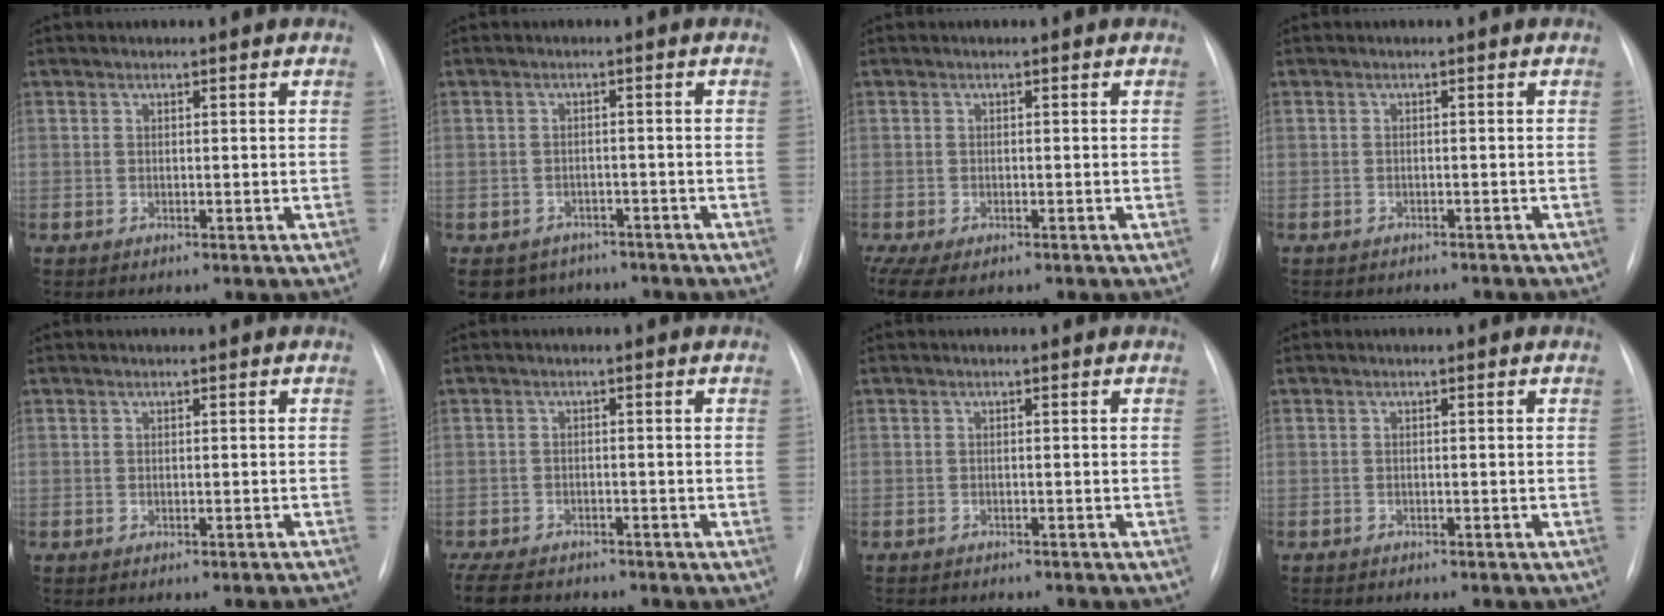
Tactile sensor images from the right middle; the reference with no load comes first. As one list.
[{"total": 7.4, "force": [-5.6, 4.7, 0.9], "torque": [-0.017, 0.006, -0.071]}, {"total": 8.2, "force": [-5.2, 4.1, 4.8], "torque": [-0.112, -0.007, -0.077]}, {"total": 4.8, "force": [-4.2, 1.9, 1.1], "torque": [-0.010, 0.002, -0.048]}, {"total": 3.3, "force": [-3.1, 0.9, 0.7], "torque": [0.012, 0.004, -0.032]}, {"total": 9.8, "force": [-8.2, 3.8, 3.8], "torque": [-0.082, -0.014, -0.121]}, {"total": 6.4, "force": [-5.7, 1.6, 2.3], "torque": [-0.024, 0.000, -0.070]}, {"total": 5.2, "force": [-4.5, 1.1, 2.2], "torque": [-0.025, -0.007, -0.053]}]